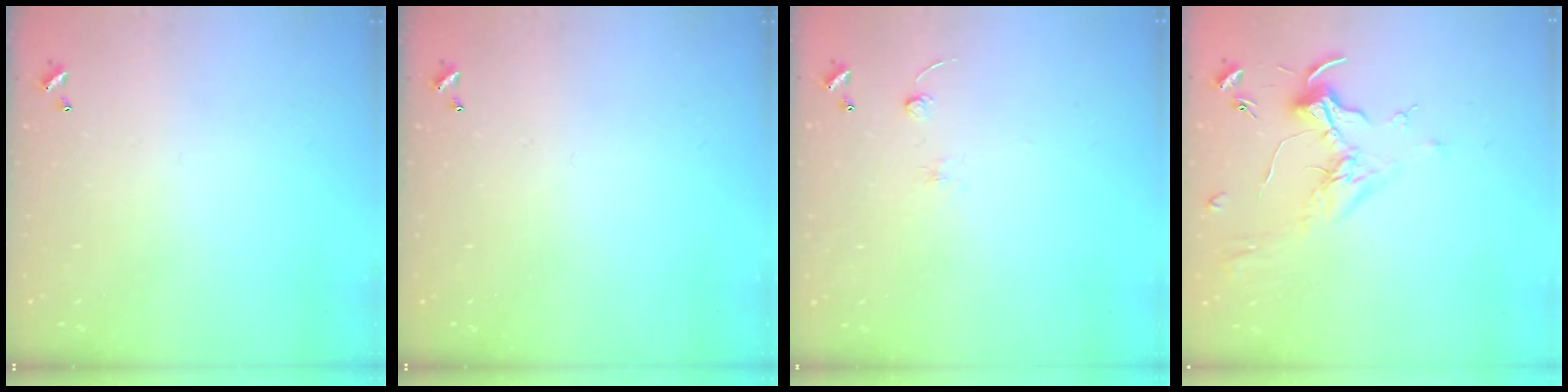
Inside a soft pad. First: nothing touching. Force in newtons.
{"total": 0.0}
{"total": 2.5, "press": 2.4, "slide": 0.8}
{"total": 1.7, "press": 1.5, "slide": 0.8}